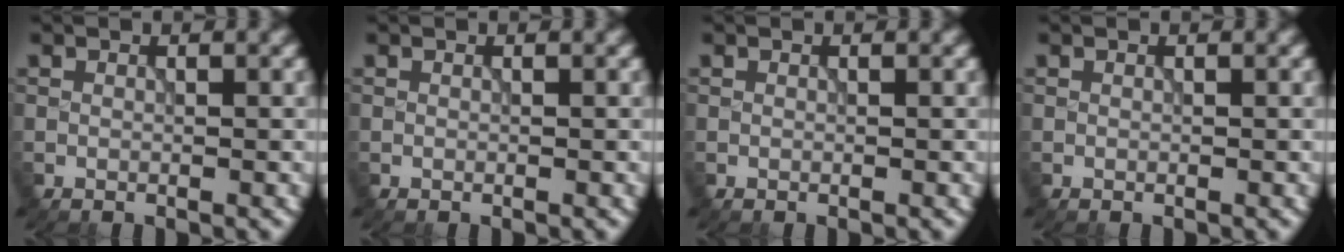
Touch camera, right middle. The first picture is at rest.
{"total": 0.0}
{"total": 0.0}
{"total": 0.0}